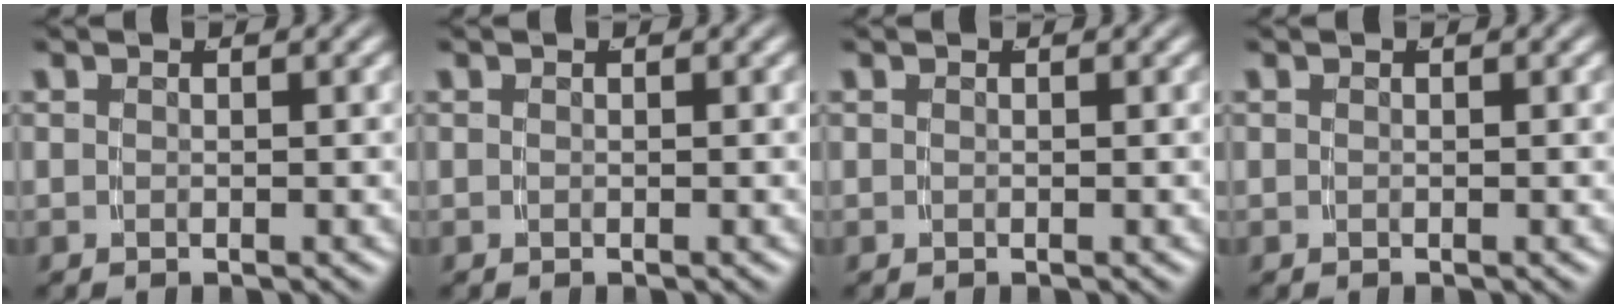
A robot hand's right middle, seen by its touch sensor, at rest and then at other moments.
{"total": 0.0}
{"total": 0.0}
{"total": 0.0}